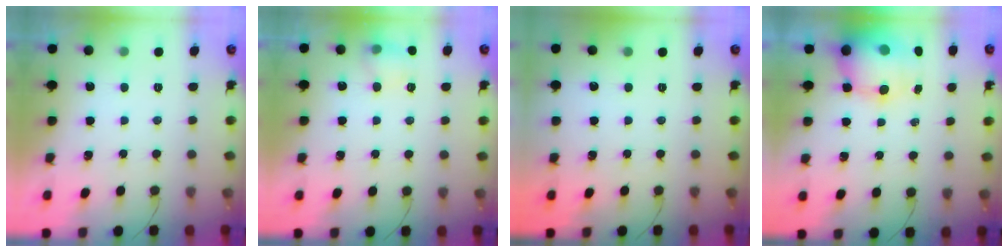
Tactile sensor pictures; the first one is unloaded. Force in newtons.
{"total": 7.5, "press": 7.2, "slide": 1.8}
{"total": 0.0}
{"total": 12.2, "press": 11.7, "slide": 3.4}